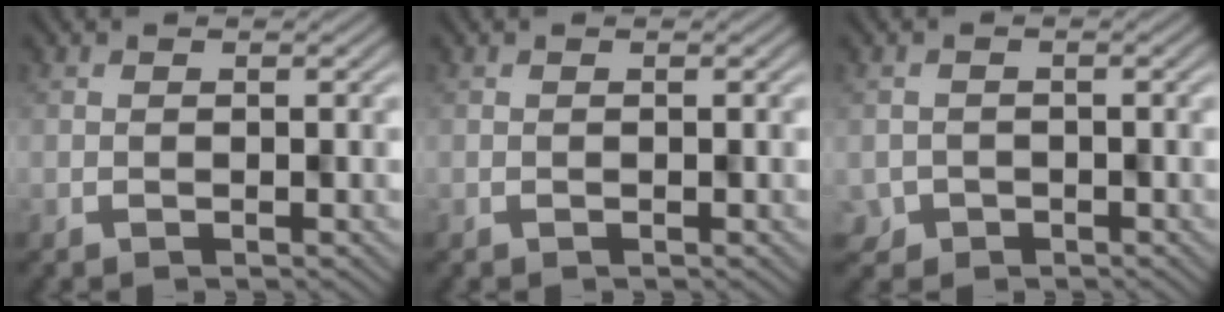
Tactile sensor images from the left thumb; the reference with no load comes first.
{"total": 0.0}
{"total": 2.0, "force": [-1.1, 1.7, 0.0], "torque": [0.001, -0.009, -0.022]}